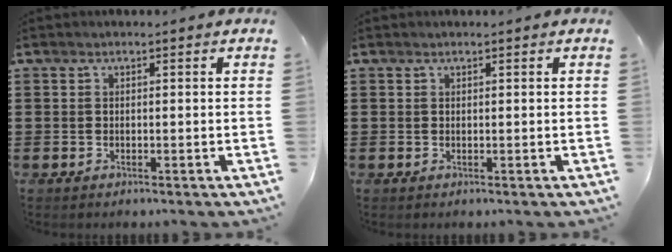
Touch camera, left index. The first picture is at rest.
{"total": 0.0}